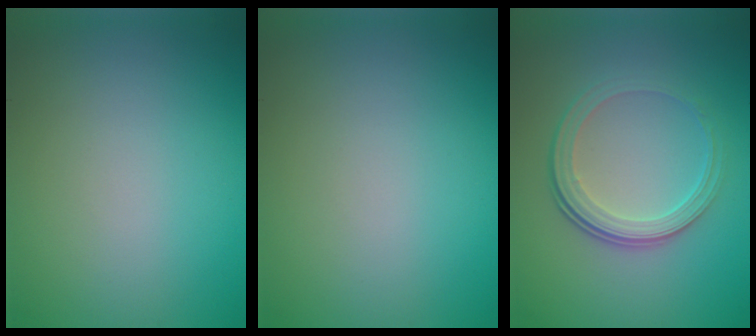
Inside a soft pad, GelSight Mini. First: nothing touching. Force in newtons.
{"total": 0.0}
{"total": 4.3, "press": 2.9, "slide": 3.2}